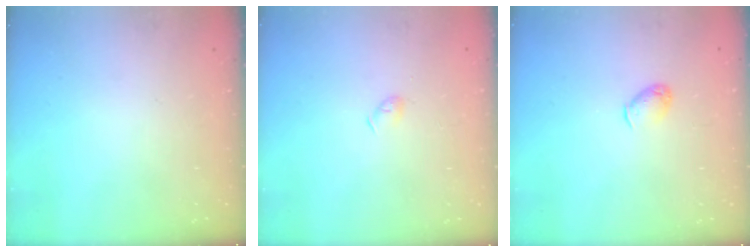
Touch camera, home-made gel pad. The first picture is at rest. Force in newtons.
{"total": 3.2, "press": 3.2, "slide": 0.6}
{"total": 4.5, "press": 4.4, "slide": 0.7}